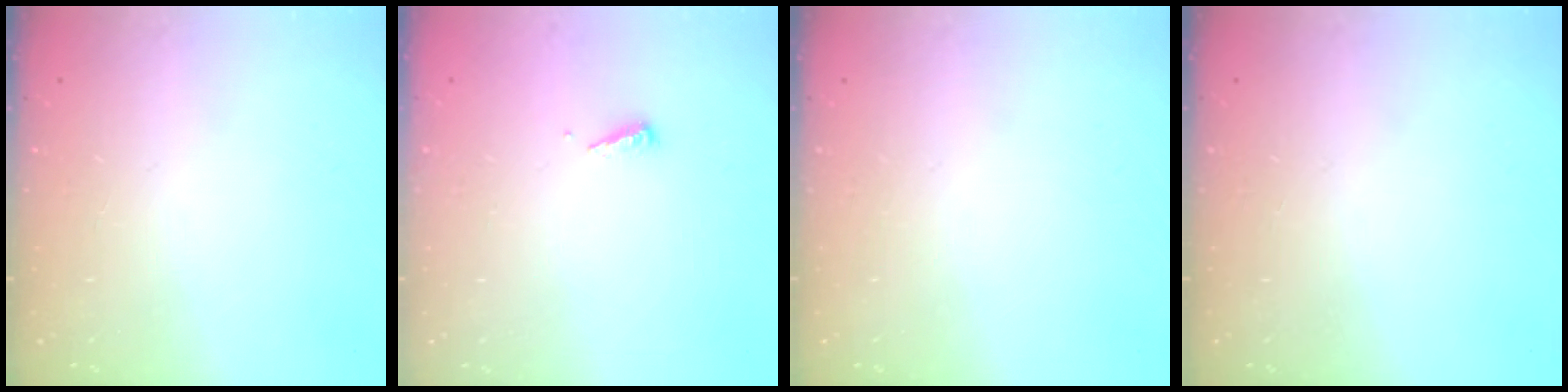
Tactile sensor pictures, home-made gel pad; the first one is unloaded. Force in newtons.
{"total": 4.0, "press": 4.0, "slide": 0.4}
{"total": 0.0}
{"total": 0.0}